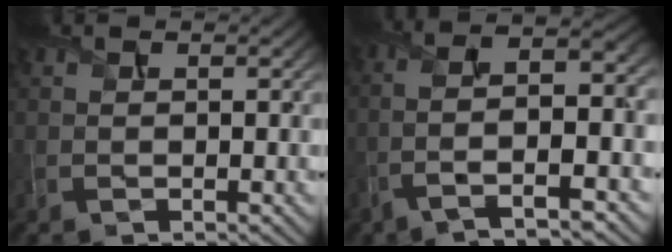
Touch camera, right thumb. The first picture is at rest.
{"total": 10.1, "force": [-3.7, 2.8, 9.0], "torque": [-0.158, 0.017, -0.069]}